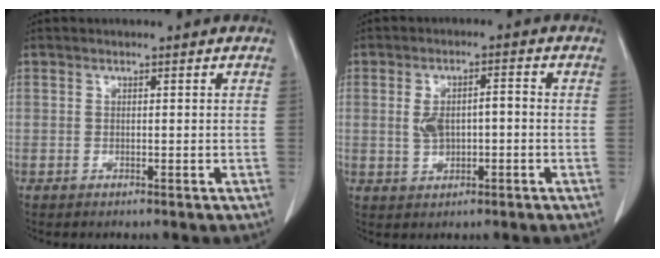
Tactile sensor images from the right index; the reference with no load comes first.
{"total": 4.9, "force": [-0.1, 2.4, 4.2], "torque": [-0.081, 0.017, 0.007]}